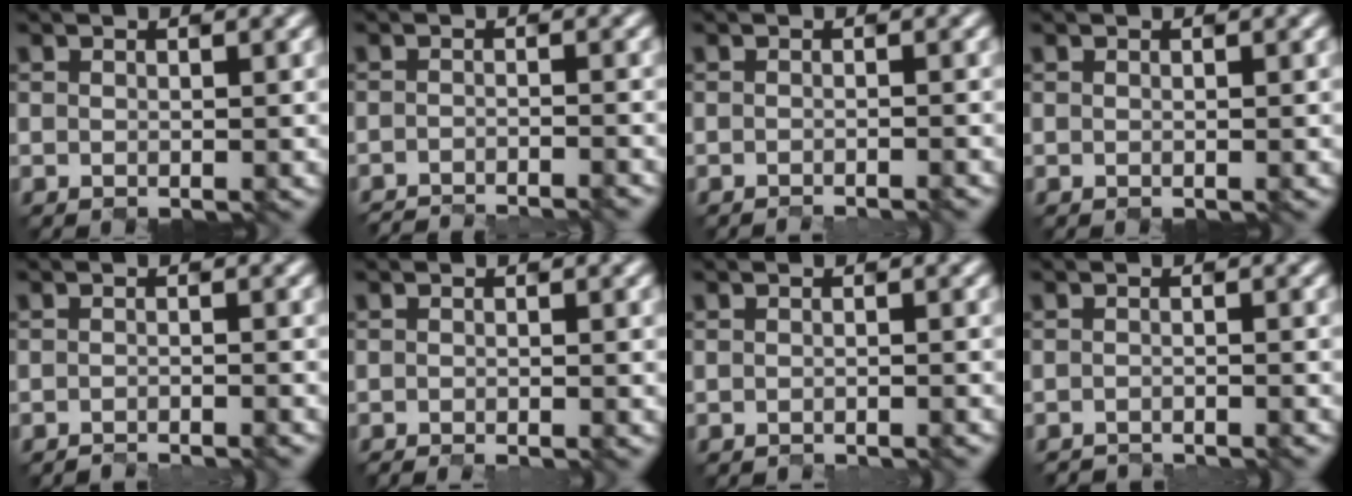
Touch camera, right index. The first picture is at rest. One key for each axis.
{"total": 4.2, "fx": -4.0, "fy": 0.4, "fz": 1.2, "tx": -0.003, "ty": 0.001, "tz": -0.054}
{"total": 1.3, "fx": -0.7, "fy": 0.6, "fz": 1.0, "tx": 0.010, "ty": 0.000, "tz": -0.020}
{"total": 0.0}
{"total": 1.4, "fx": -1.2, "fy": 0.3, "fz": 0.7, "tx": 0.012, "ty": -0.007, "tz": -0.029}
{"total": 1.3, "fx": -0.5, "fy": 0.7, "fz": 1.0, "tx": 0.004, "ty": 0.006, "tz": -0.008}
{"total": 0.7, "fx": -0.5, "fy": 0.3, "fz": 0.5, "tx": 0.006, "ty": 0.002, "tz": -0.017}
{"total": 1.4, "fx": -1.4, "fy": 0.0, "fz": 0.1, "tx": 0.013, "ty": -0.007, "tz": -0.031}